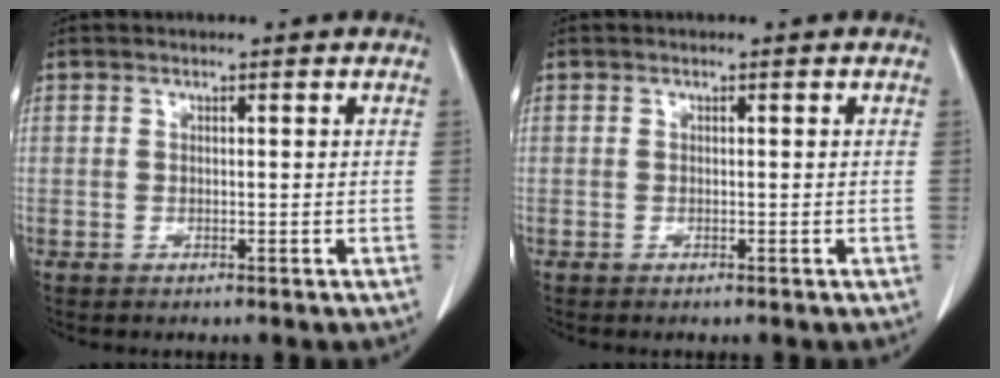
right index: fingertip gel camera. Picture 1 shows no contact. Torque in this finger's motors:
{"motor_torque": [0.11, -0.12, -0.01, 0.01]}